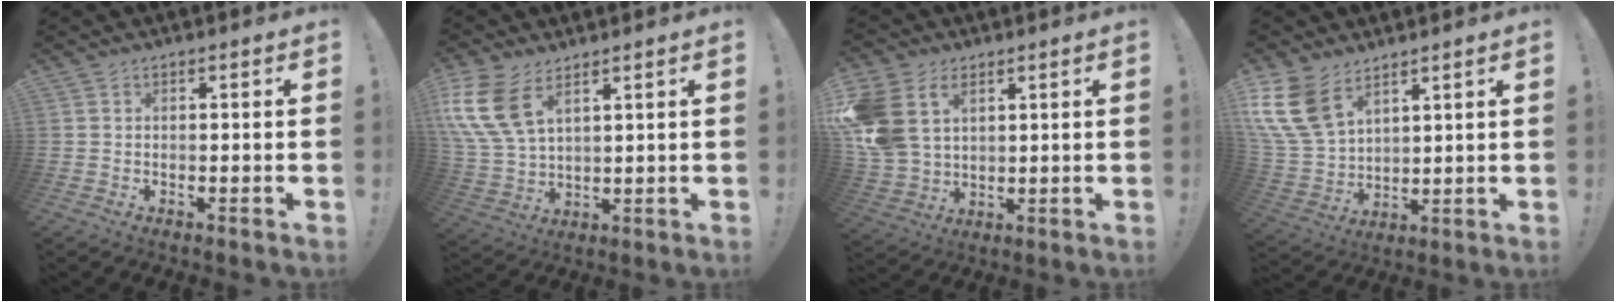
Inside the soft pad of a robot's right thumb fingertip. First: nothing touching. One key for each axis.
{"total": 12.9, "fx": 6.7, "fy": 7.1, "fz": 8.5, "tx": -0.191, "ty": -0.026, "tz": 0.127}
{"total": 13.2, "fx": 5.4, "fy": 9.6, "fz": 7.3, "tx": -0.160, "ty": -0.026, "tz": 0.108}
{"total": 14.6, "fx": 8.4, "fy": 8.8, "fz": 7.9, "tx": -0.178, "ty": -0.043, "tz": 0.166}